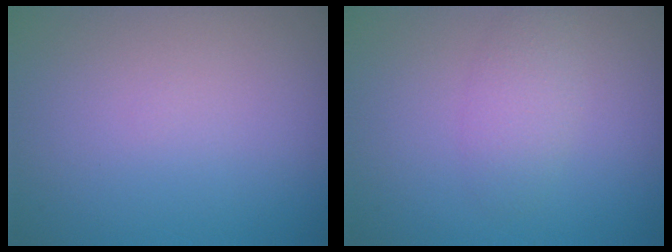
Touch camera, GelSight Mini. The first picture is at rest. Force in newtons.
{"total": 2.2, "press": 2.2, "slide": 0.1}